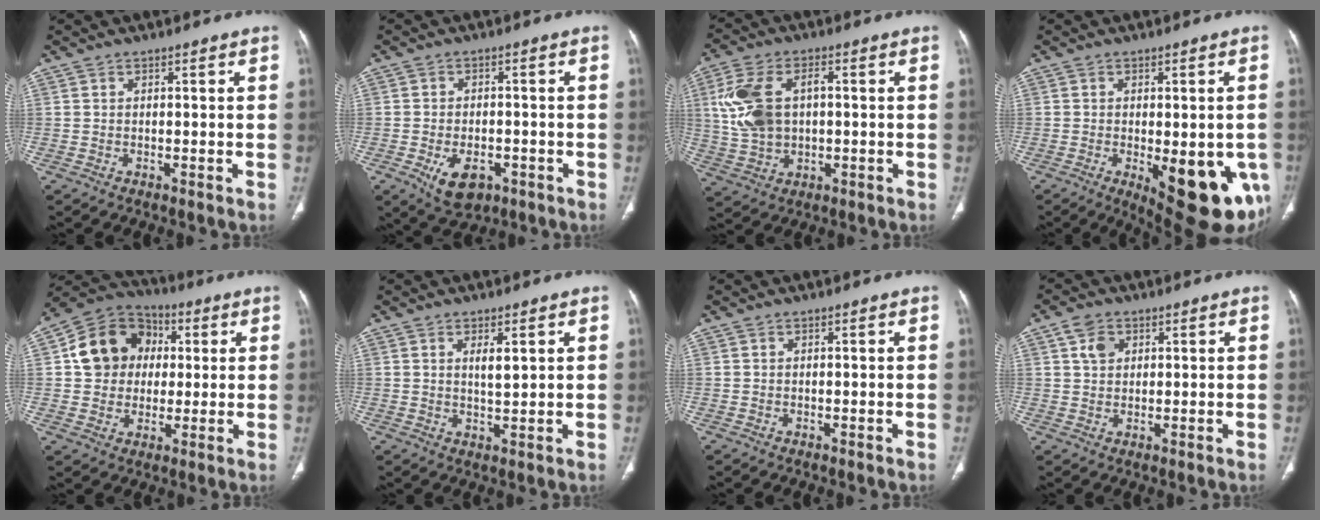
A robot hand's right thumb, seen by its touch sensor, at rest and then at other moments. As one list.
[{"total": 7.3, "force": [-3.0, 4.6, 4.9], "torque": [-0.071, 0.007, -0.038]}, {"total": 11.7, "force": [1.5, 7.4, 9.0], "torque": [-0.185, 0.011, 0.034]}, {"total": 16.9, "force": [-5.4, 6.7, 14.5], "torque": [-0.131, -0.010, -0.051]}, {"total": 13.8, "force": [2.1, 12.0, 6.5], "torque": [-0.086, 0.015, 0.027]}, {"total": 3.3, "force": [1.4, 0.9, 2.9], "torque": [-0.046, -0.014, 0.025]}, {"total": 0.0}, {"total": 4.1, "force": [1.7, 3.0, 2.2], "torque": [-0.028, -0.004, 0.034]}]